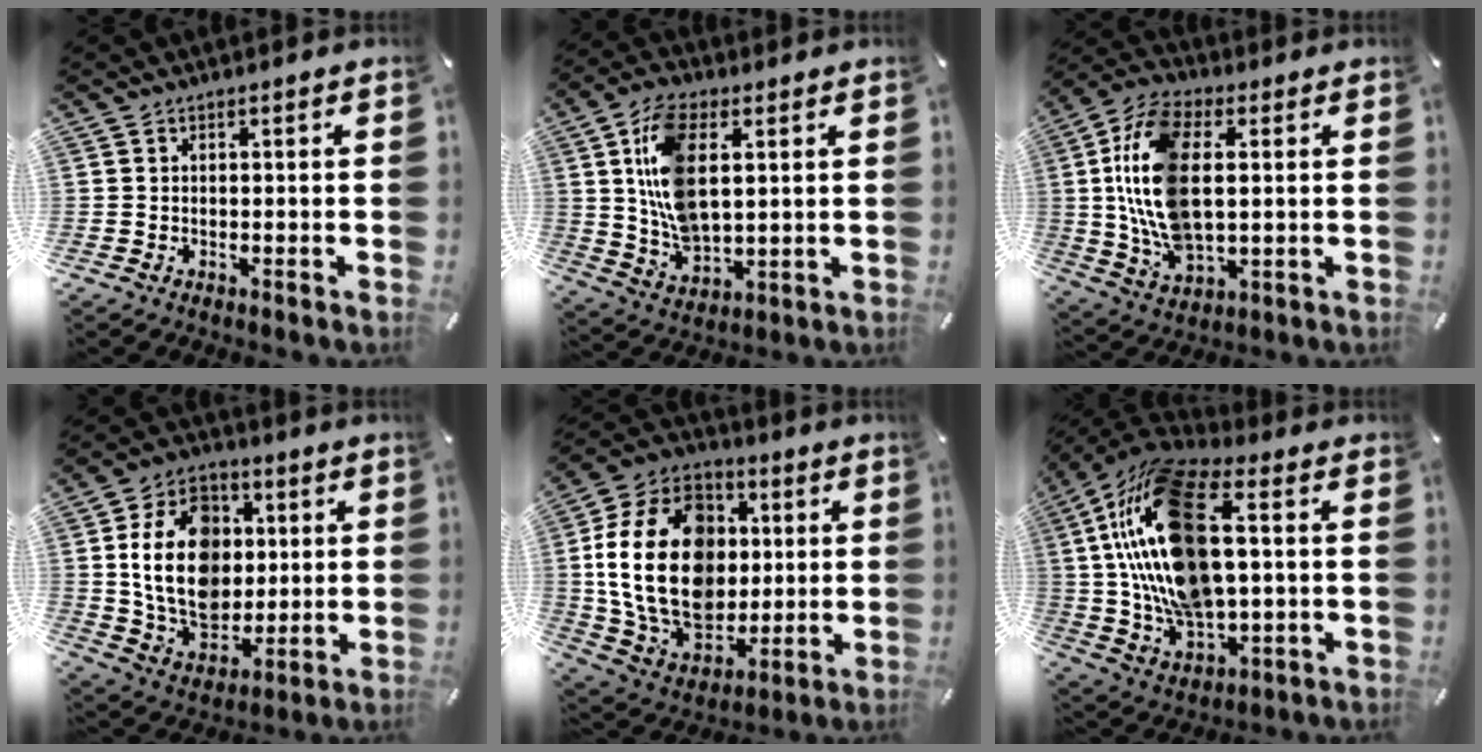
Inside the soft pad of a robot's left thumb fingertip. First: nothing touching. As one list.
[{"total": 13.7, "force": [3.7, 7.4, 11.0], "torque": [-0.244, -0.004, 0.065]}, {"total": 16.7, "force": [2.0, 9.4, 13.6], "torque": [-0.315, -0.004, 0.033]}, {"total": 18.2, "force": [2.2, 14.1, 11.3], "torque": [-0.214, 0.011, 0.043]}, {"total": 24.6, "force": [1.7, 18.5, 16.1], "torque": [-0.320, 0.005, 0.040]}, {"total": 24.2, "force": [3.8, 13.0, 20.0], "torque": [-0.435, 0.000, 0.066]}]